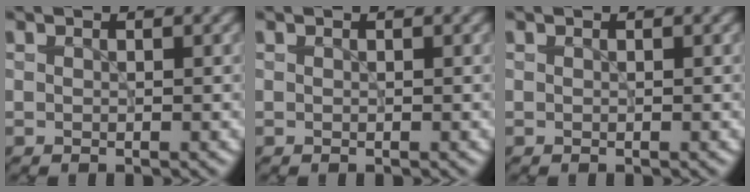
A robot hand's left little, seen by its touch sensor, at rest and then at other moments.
{"total": 0.0}
{"total": 0.0}